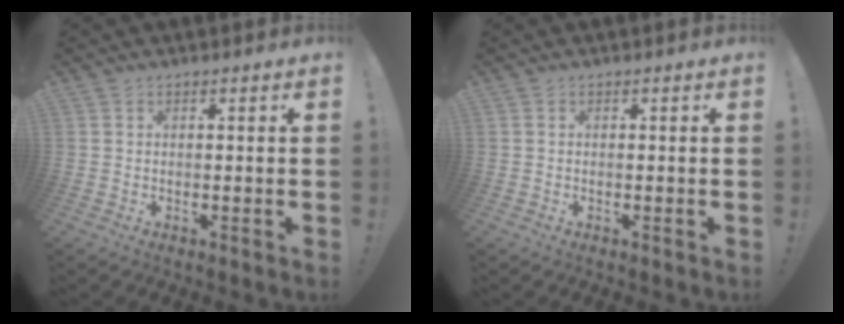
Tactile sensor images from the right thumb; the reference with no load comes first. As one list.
[{"total": 0.0}]